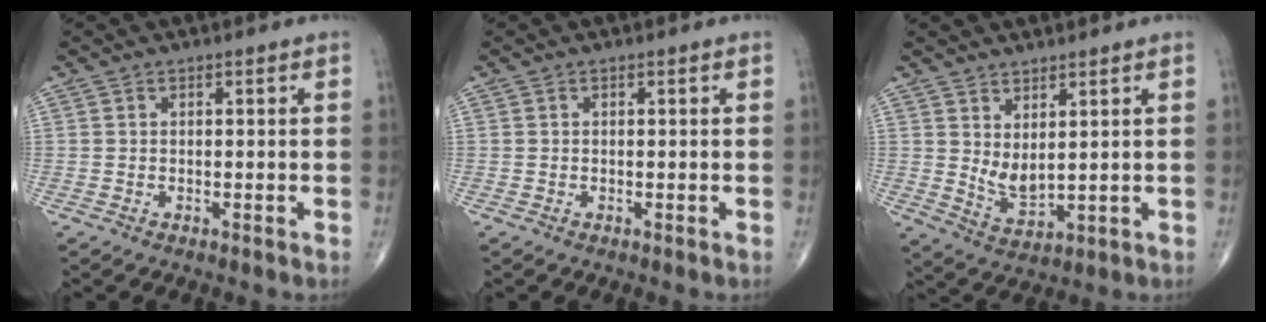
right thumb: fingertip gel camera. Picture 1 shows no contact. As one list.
[{"total": 0.0}, {"total": 5.2, "force": [2.0, 2.2, 4.3], "torque": [-0.078, -0.032, 0.051]}]